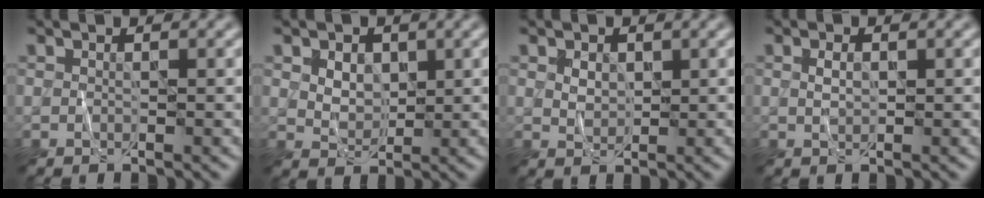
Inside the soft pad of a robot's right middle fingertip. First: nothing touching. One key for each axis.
{"total": 2.4, "fx": 0.8, "fy": 1.8, "fz": 1.4, "tx": -0.028, "ty": -0.002, "tz": 0.014}
{"total": 1.3, "fx": 0.5, "fy": 1.0, "fz": 0.7, "tx": -0.014, "ty": 0.000, "tz": 0.012}
{"total": 1.0, "fx": 0.2, "fy": 0.6, "fz": 0.8, "tx": -0.020, "ty": 0.001, "tz": 0.005}